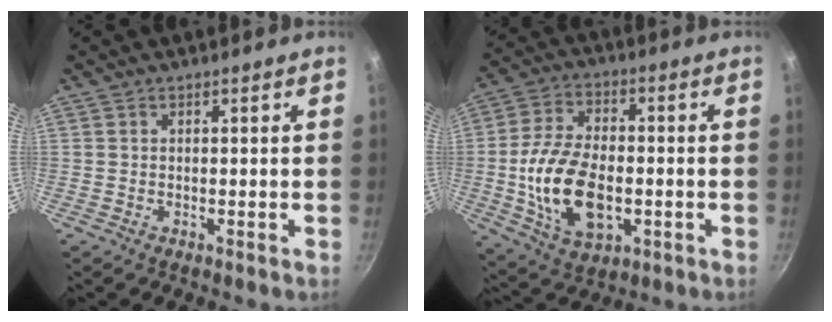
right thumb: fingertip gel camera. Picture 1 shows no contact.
{"total": 16.6, "force": [-2.6, 9.8, 13.1], "torque": [-0.232, 0.016, -0.041]}